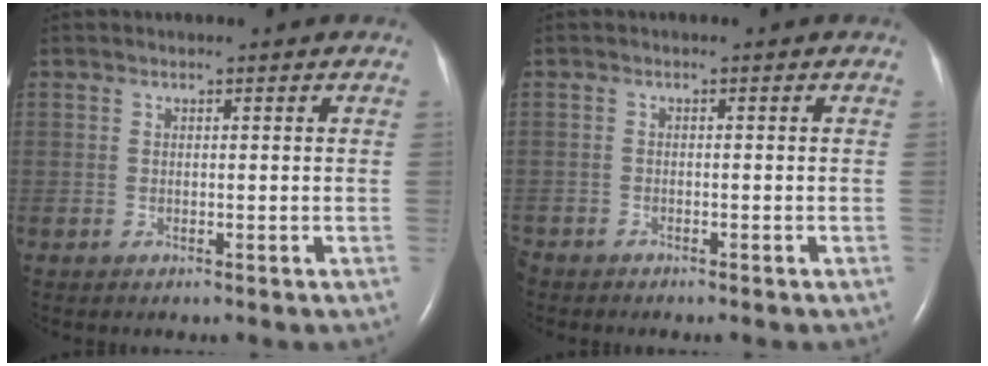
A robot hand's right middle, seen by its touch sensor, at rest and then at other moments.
{"total": 2.1, "force": [-2.0, 0.8, 0.3], "torque": [-0.005, -0.003, -0.034]}